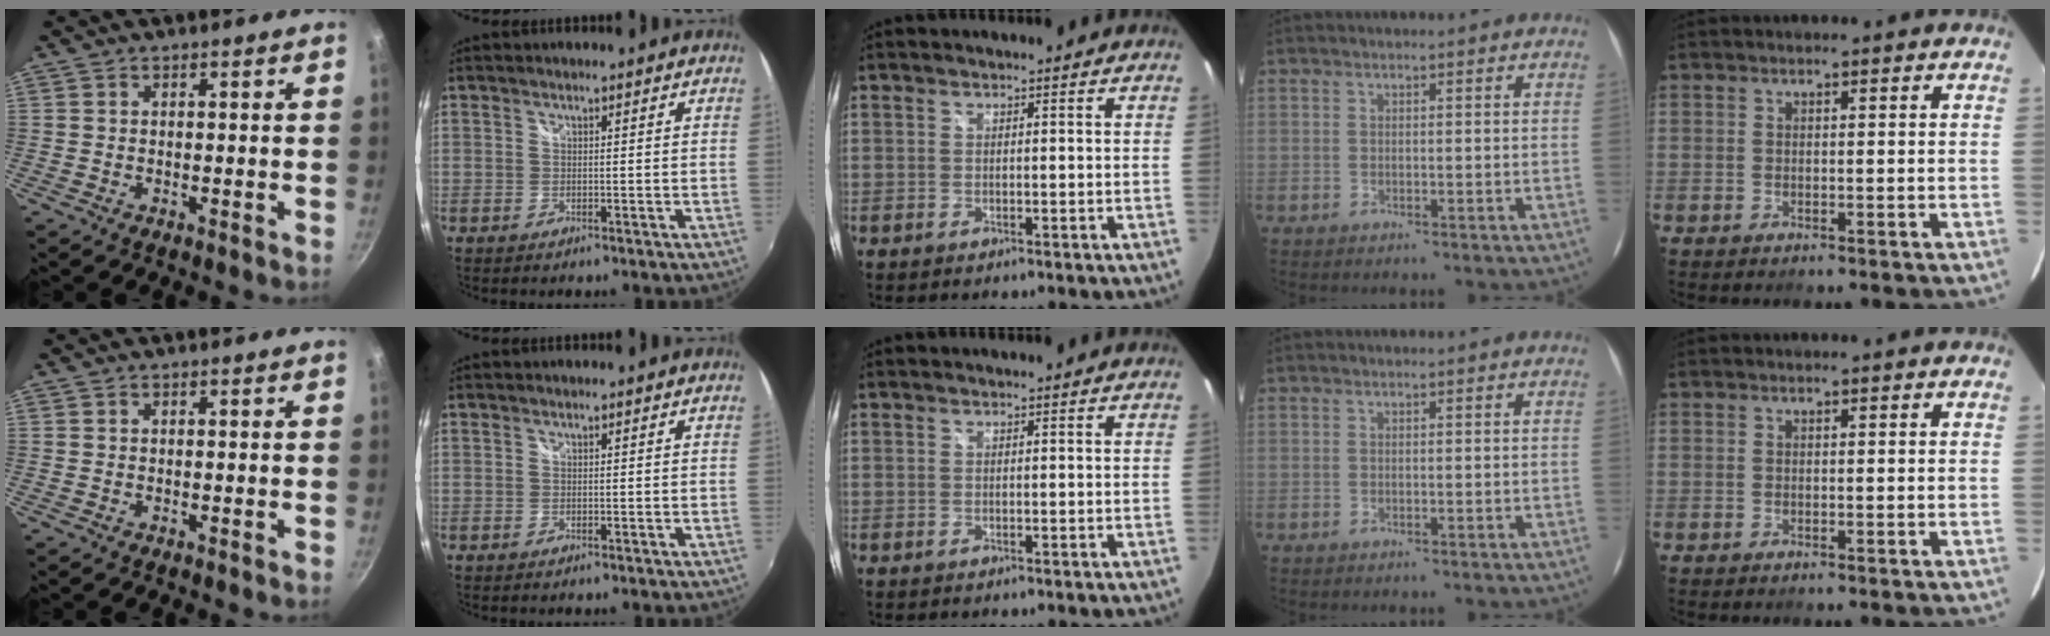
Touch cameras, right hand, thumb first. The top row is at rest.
{}